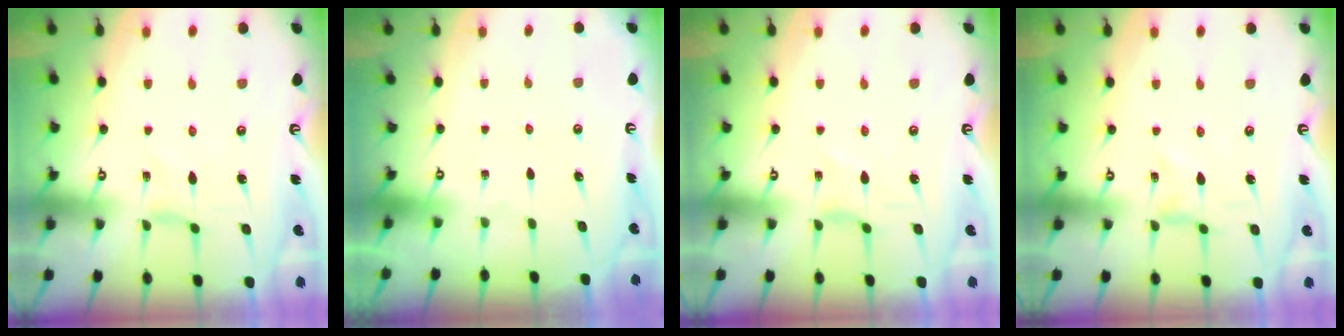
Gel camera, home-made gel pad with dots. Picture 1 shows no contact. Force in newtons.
{"total": 0.0}
{"total": 2.2, "press": 2.2, "slide": 0.2}
{"total": 0.0}